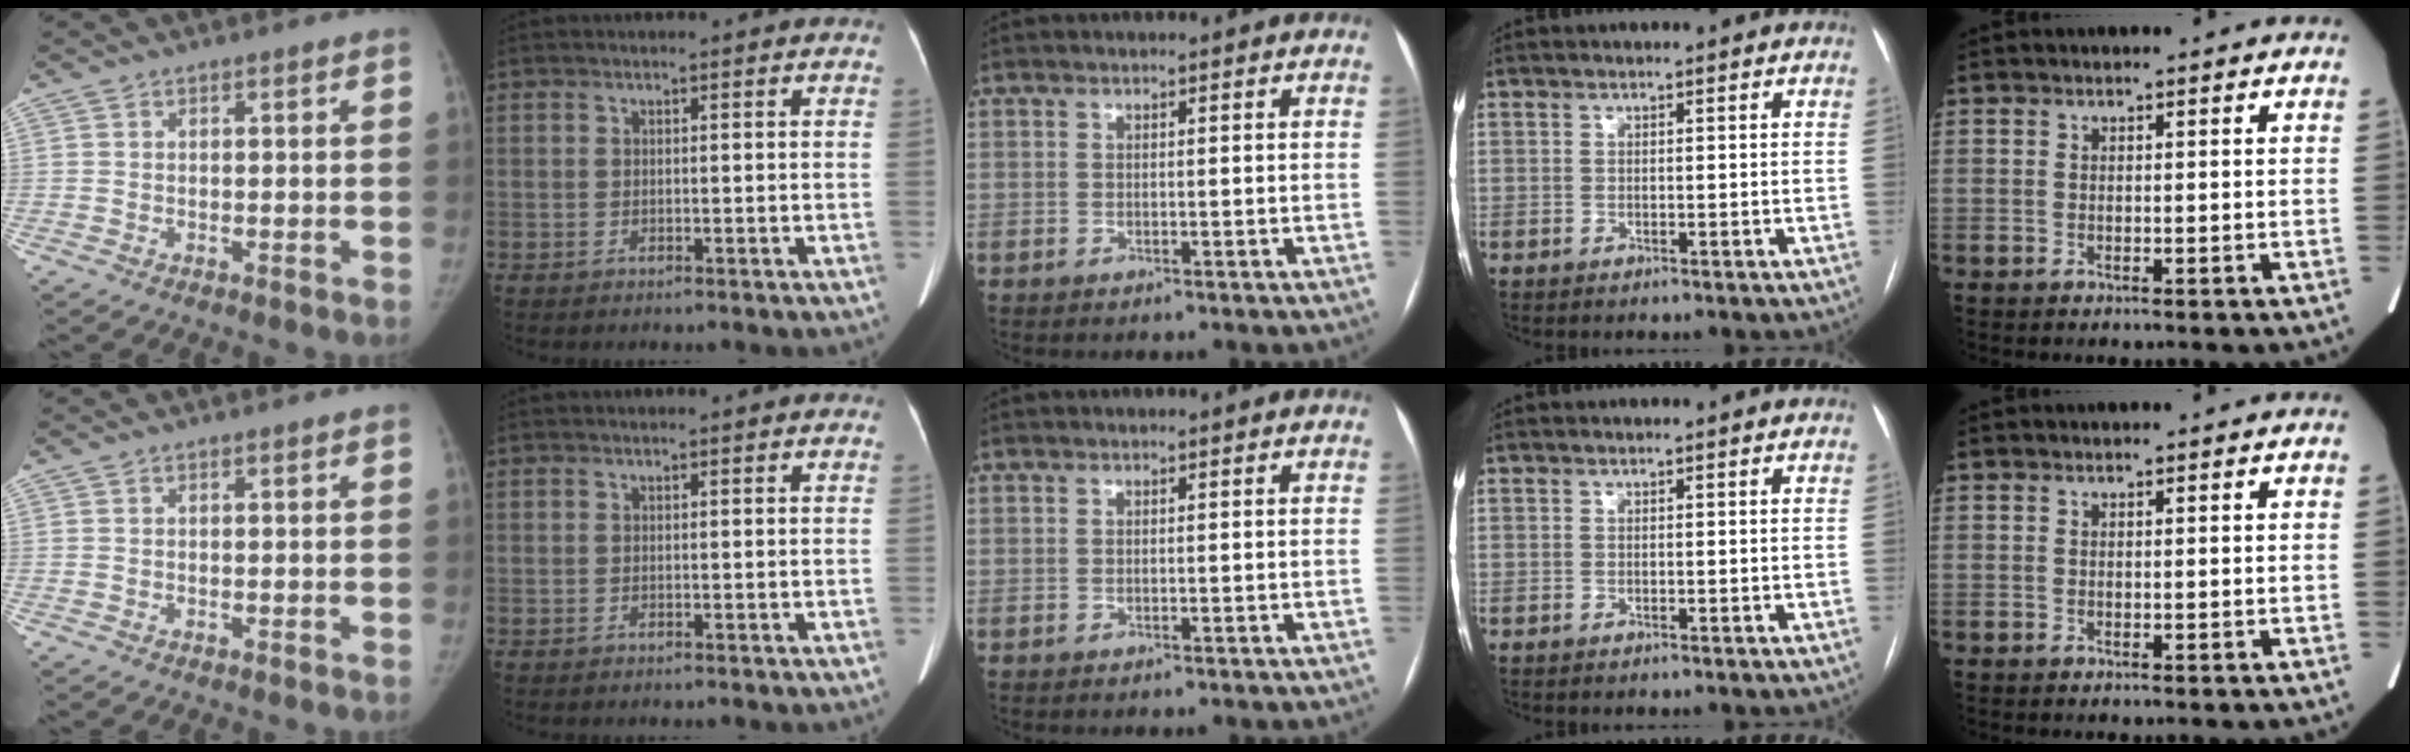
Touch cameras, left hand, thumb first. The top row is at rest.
{}